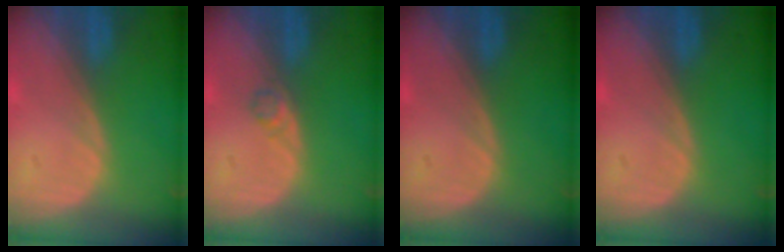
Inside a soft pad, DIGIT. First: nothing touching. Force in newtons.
{"total": 1.4, "press": 1.4, "slide": 0.1}
{"total": 0.0}
{"total": 0.0}